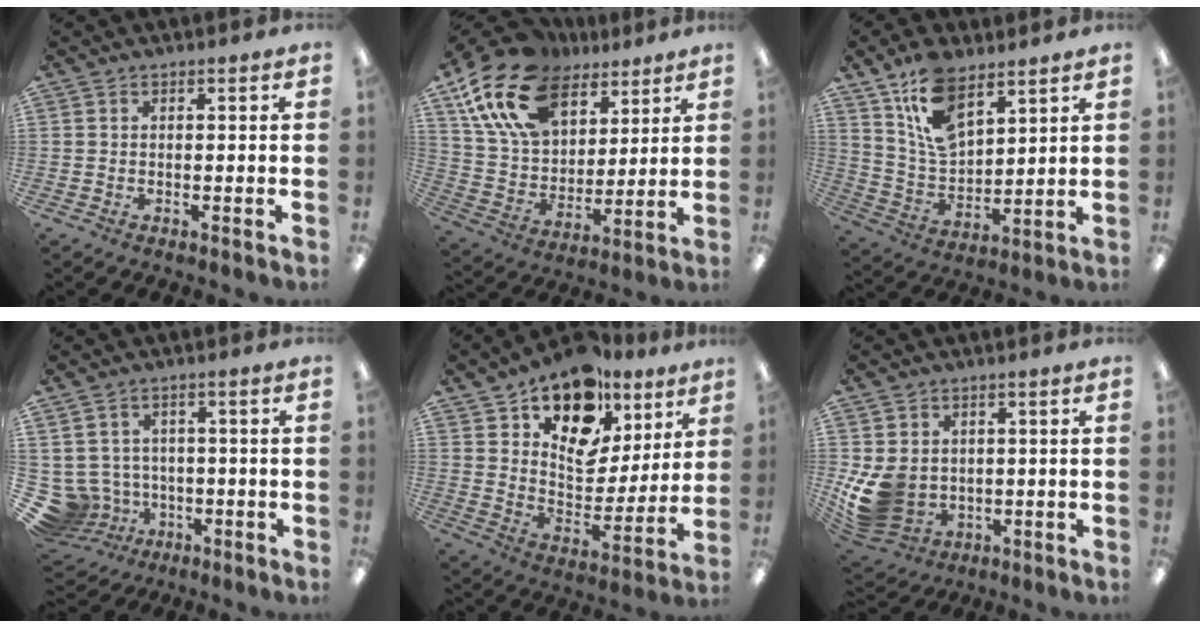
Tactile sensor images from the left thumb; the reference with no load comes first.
{"total": 19.7, "force": [12.1, 11.8, 10.1], "torque": [-0.212, -0.046, 0.226]}
{"total": 13.6, "force": [8.6, 6.9, 8.0], "torque": [-0.166, -0.030, 0.161]}
{"total": 8.3, "force": [-1.5, 7.8, 2.5], "torque": [-0.107, 0.000, -0.020]}
{"total": 17.6, "force": [12.5, 10.2, 7.2], "torque": [-0.122, -0.082, 0.226]}
{"total": 10.8, "force": [-0.6, 9.1, 5.7], "torque": [-0.134, -0.002, -0.004]}